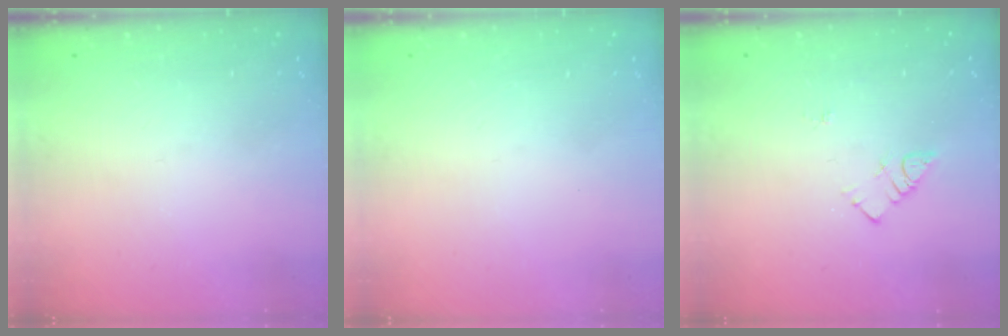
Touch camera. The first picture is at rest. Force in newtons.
{"total": 1.5, "press": 1.5, "slide": 0.1}
{"total": 4.1, "press": 4.0, "slide": 0.7}